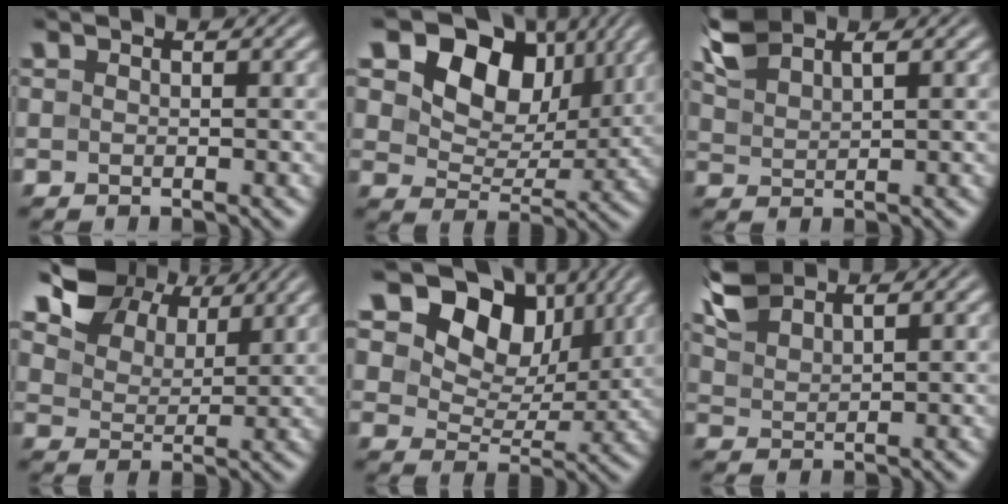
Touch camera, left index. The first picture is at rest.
{"total": 11.8, "force": [5.9, 7.7, 6.7], "torque": [-0.122, 0.019, 0.090]}
{"total": 3.3, "force": [2.7, 0.9, 1.6], "torque": [-0.046, 0.010, 0.059]}
{"total": 7.3, "force": [5.5, 3.8, 3.0], "torque": [-0.071, 0.012, 0.096]}
{"total": 14.3, "force": [8.1, 8.9, 7.7], "torque": [-0.153, 0.030, 0.135]}
{"total": 3.6, "force": [3.0, 1.1, 1.5], "torque": [-0.044, 0.011, 0.066]}